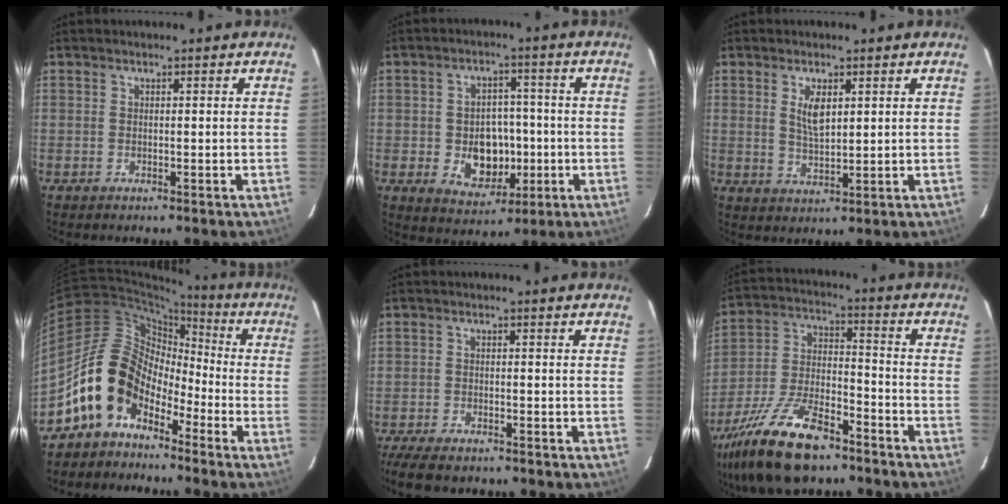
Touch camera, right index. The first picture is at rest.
{"total": 9.2, "force": [-2.0, 7.2, 5.3], "torque": [-0.107, 0.007, -0.014]}
{"total": 4.7, "force": [1.7, 2.0, 3.9], "torque": [-0.069, -0.002, 0.034]}
{"total": 12.0, "force": [-7.0, 8.3, 5.0], "torque": [-0.093, 0.032, -0.132]}
{"total": 9.0, "force": [-7.6, 2.4, 4.2], "torque": [-0.107, -0.028, -0.131]}
{"total": 20.8, "force": [-14.5, 7.8, 12.7], "torque": [-0.265, -0.019, -0.257]}